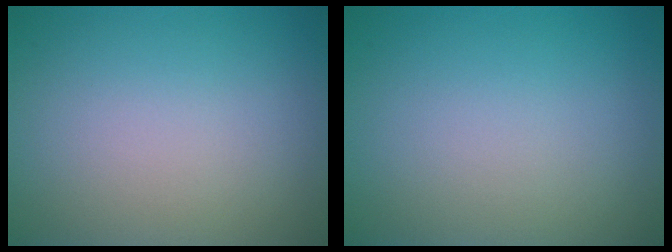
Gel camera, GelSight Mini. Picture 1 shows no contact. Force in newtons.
{"total": 0.0}